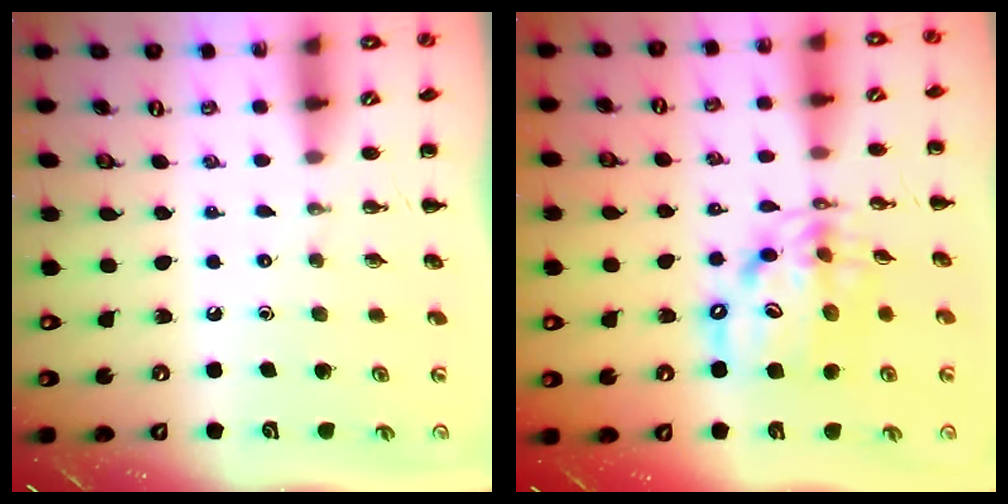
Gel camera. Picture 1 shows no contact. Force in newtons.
{"total": 12.8, "press": 12.3, "slide": 3.5}